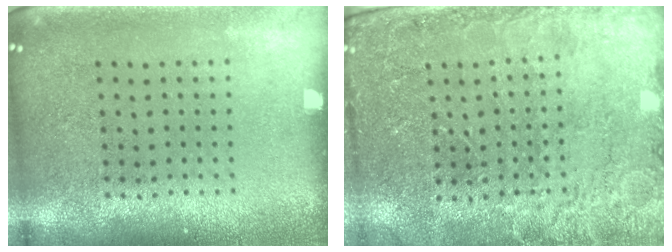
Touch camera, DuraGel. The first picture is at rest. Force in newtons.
{"total": 2.5, "press": 2.5, "slide": 0.5}